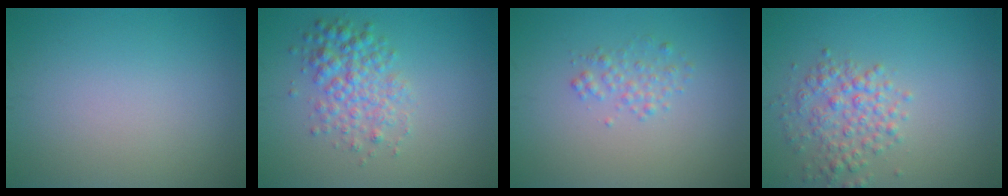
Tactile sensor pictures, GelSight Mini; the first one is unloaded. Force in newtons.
{"total": 3.6, "press": 3.6, "slide": 0.0}
{"total": 1.5, "press": 1.5, "slide": 0.0}
{"total": 3.3, "press": 3.3, "slide": 0.1}